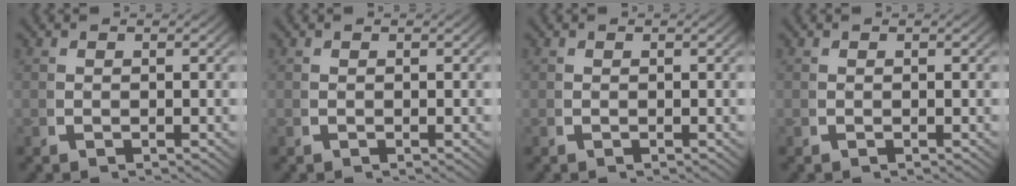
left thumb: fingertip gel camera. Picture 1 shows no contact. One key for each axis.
{"total": 0.0}
{"total": 0.0}
{"total": 0.0}